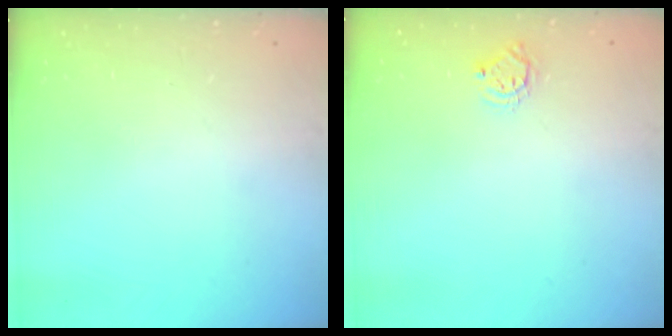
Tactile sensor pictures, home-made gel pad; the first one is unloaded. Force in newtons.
{"total": 5.2, "press": 5.2, "slide": 0.2}